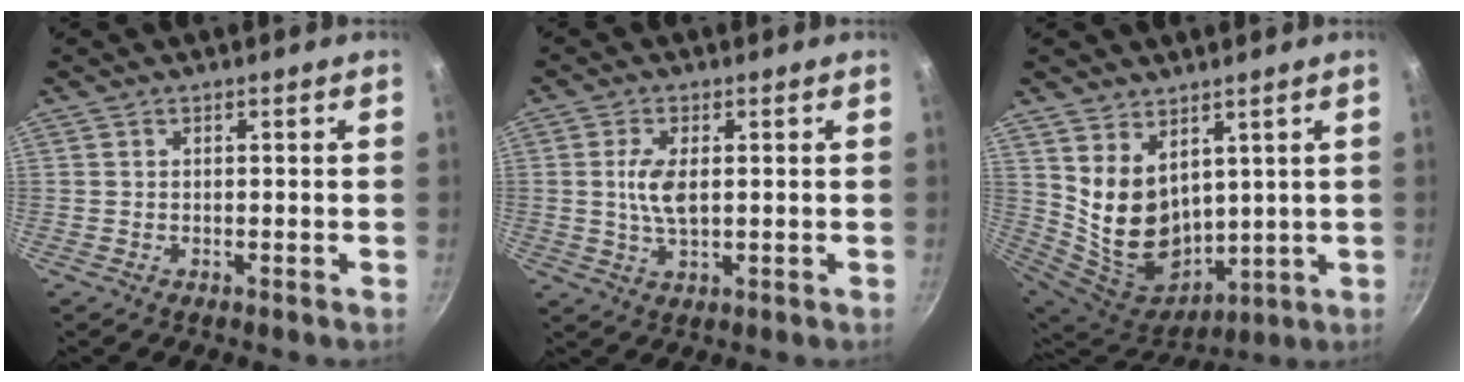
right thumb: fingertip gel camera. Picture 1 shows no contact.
{"total": 5.6, "force": [0.6, 2.6, 4.9], "torque": [-0.100, -0.001, 0.013]}
{"total": 14.1, "force": [5.3, 9.7, 8.7], "torque": [-0.136, -0.058, 0.127]}